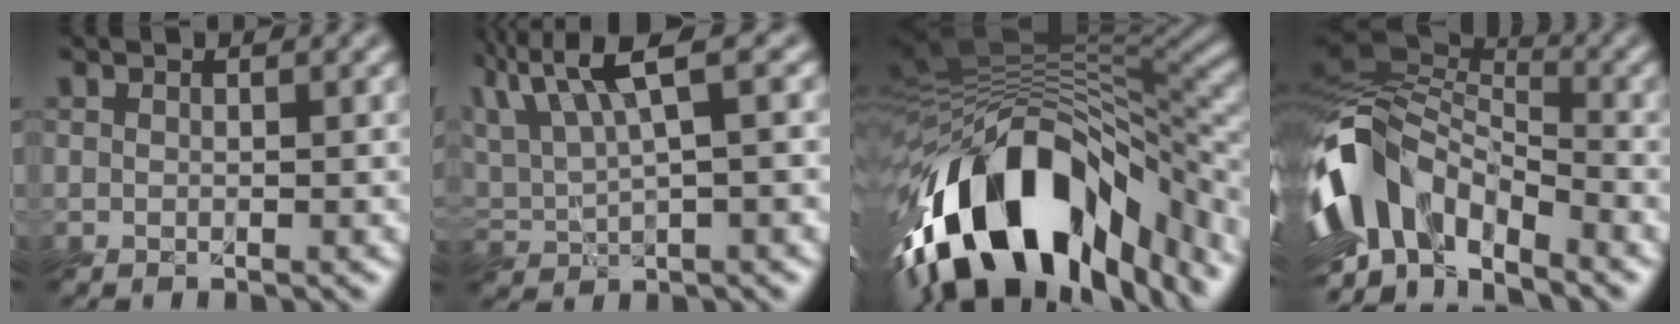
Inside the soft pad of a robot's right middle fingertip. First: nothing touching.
{"total": 5.9, "force": [2.9, 1.1, 5.0], "torque": [-0.096, 0.024, 0.048]}
{"total": 16.3, "force": [-8.7, 7.6, 11.5], "torque": [-0.199, 0.012, -0.146]}
{"total": 10.2, "force": [-6.2, 5.2, 6.2], "torque": [-0.119, -0.004, -0.128]}